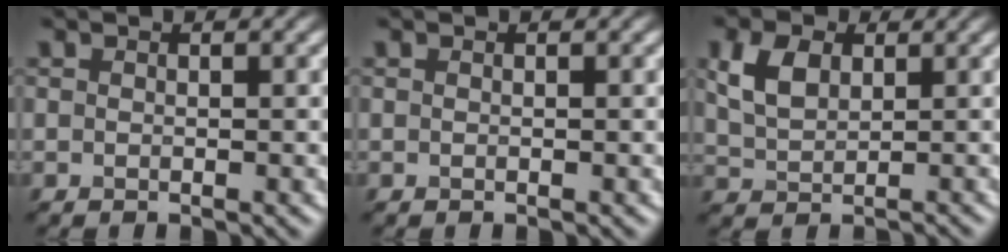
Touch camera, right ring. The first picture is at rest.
{"total": 0.0}
{"total": 3.0, "force": [1.2, 2.1, 1.8], "torque": [-0.052, 0.013, 0.041]}